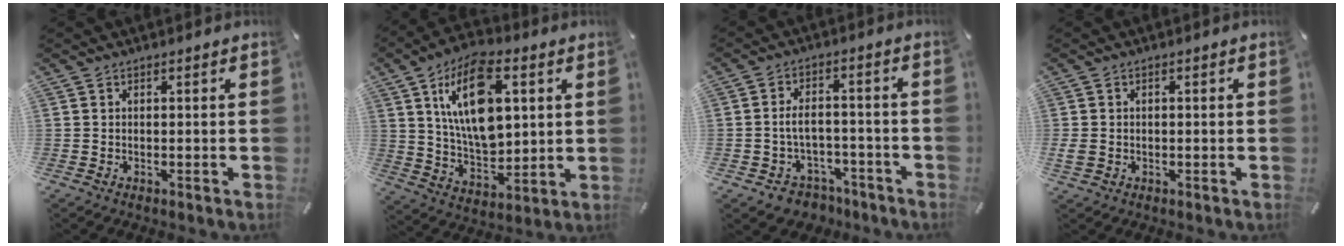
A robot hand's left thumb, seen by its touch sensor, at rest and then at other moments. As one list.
[{"total": 17.8, "force": [5.8, 10.6, 13.1], "torque": [-0.250, -0.005, 0.095]}, {"total": 6.7, "force": [-2.0, 5.4, 3.5], "torque": [-0.061, 0.021, -0.035]}, {"total": 2.3, "force": [-0.4, 1.7, 1.5], "torque": [-0.032, 0.002, -0.009]}]